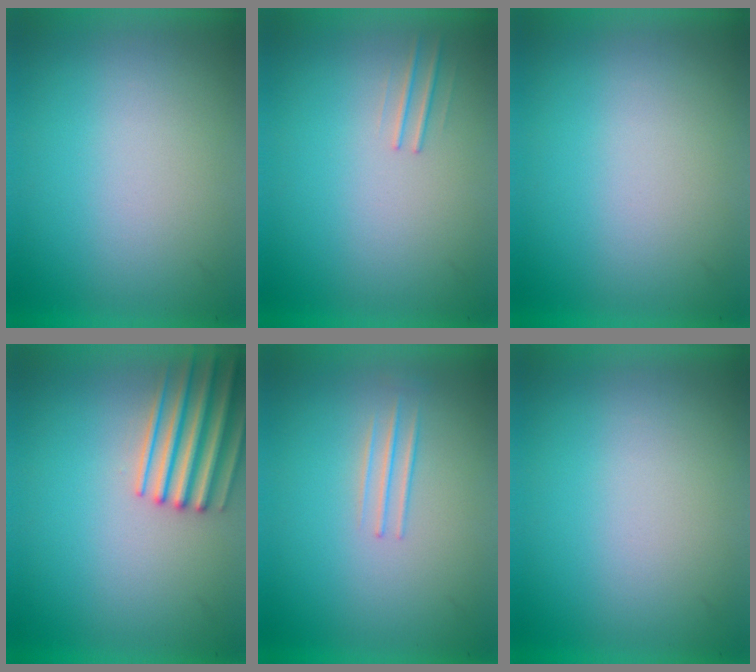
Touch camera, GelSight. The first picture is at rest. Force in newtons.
{"total": 1.1}
{"total": 0.0}
{"total": 4.3}
{"total": 1.4}
{"total": 0.0}